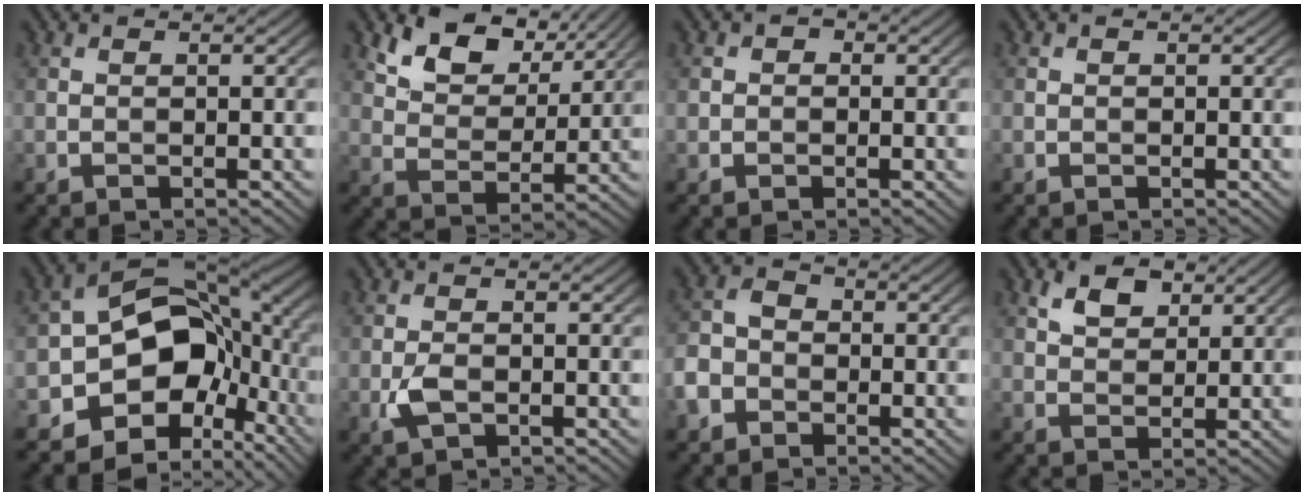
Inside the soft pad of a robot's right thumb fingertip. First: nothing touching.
{"total": 8.5, "force": [5.3, 4.6, 4.8], "torque": [-0.103, -0.005, 0.095]}
{"total": 1.8, "force": [0.3, 1.7, 0.5], "torque": [-0.006, -0.001, -0.001]}
{"total": 0.0}
{"total": 13.5, "force": [-3.5, 9.5, 8.9], "torque": [-0.148, -0.018, -0.071]}
{"total": 2.6, "force": [-0.8, 1.4, 2.0], "torque": [-0.047, -0.004, -0.017]}
{"total": 4.7, "force": [-2.4, 3.5, 1.9], "torque": [-0.053, 0.000, -0.063]}
{"total": 3.7, "force": [2.3, 2.1, 2.1], "torque": [-0.046, 0.002, 0.042]}